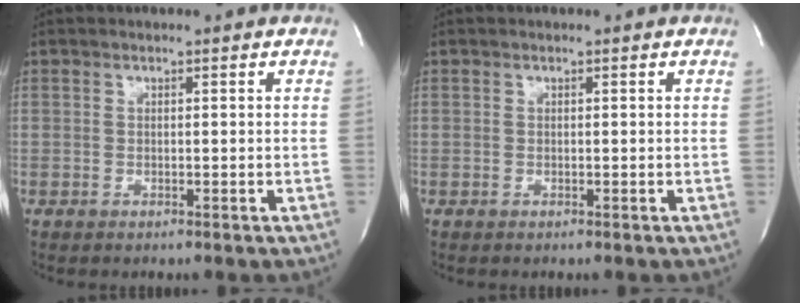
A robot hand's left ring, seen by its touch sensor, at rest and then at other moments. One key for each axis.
{"total": 0.0}